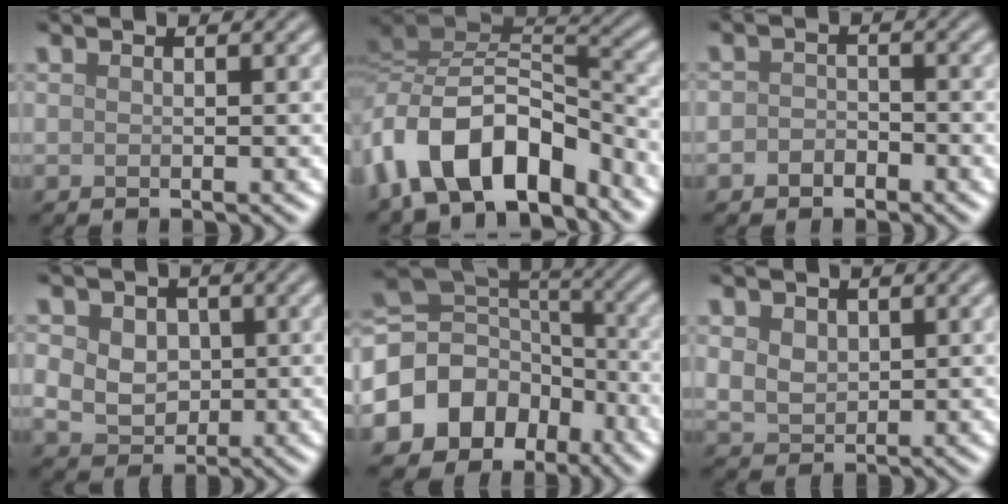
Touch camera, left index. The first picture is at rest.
{"total": 11.4, "force": [-6.6, 6.0, 7.2], "torque": [-0.121, 0.014, -0.130]}
{"total": 1.8, "force": [-1.0, 1.3, 0.7], "torque": [-0.009, 0.004, -0.023]}
{"total": 6.7, "force": [1.6, 5.4, 3.6], "torque": [-0.061, 0.030, 0.012]}
{"total": 11.2, "force": [-5.3, 9.0, 4.0], "torque": [-0.104, 0.005, -0.100]}
{"total": 2.6, "force": [0.9, 2.0, 1.4], "torque": [-0.031, -0.001, 0.019]}